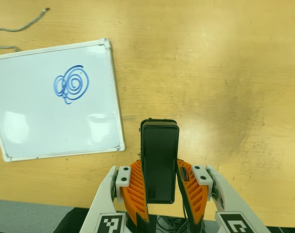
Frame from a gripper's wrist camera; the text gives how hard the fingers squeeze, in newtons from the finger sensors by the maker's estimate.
{"total": 5.3, "left": 3.5, "right": 7.0}